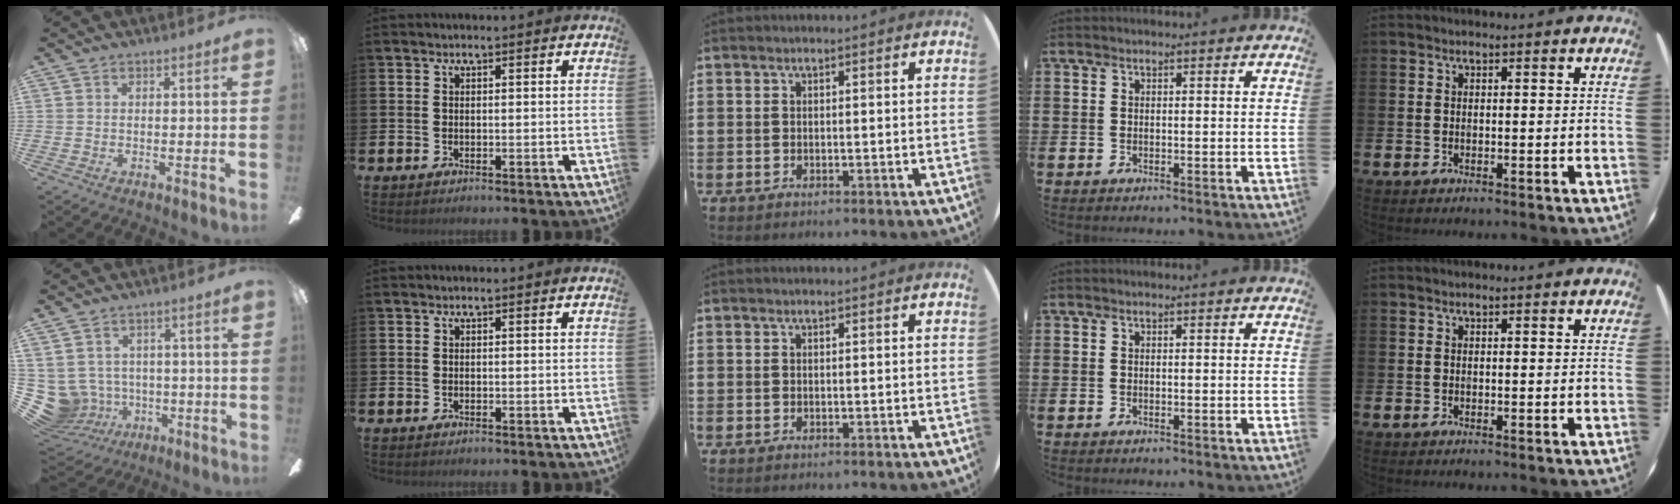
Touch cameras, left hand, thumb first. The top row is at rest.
{"thumb": {"total": 9.2, "force": [-0.7, 8.7, 2.9], "torque": [-0.122, -0.002, -0.006]}}